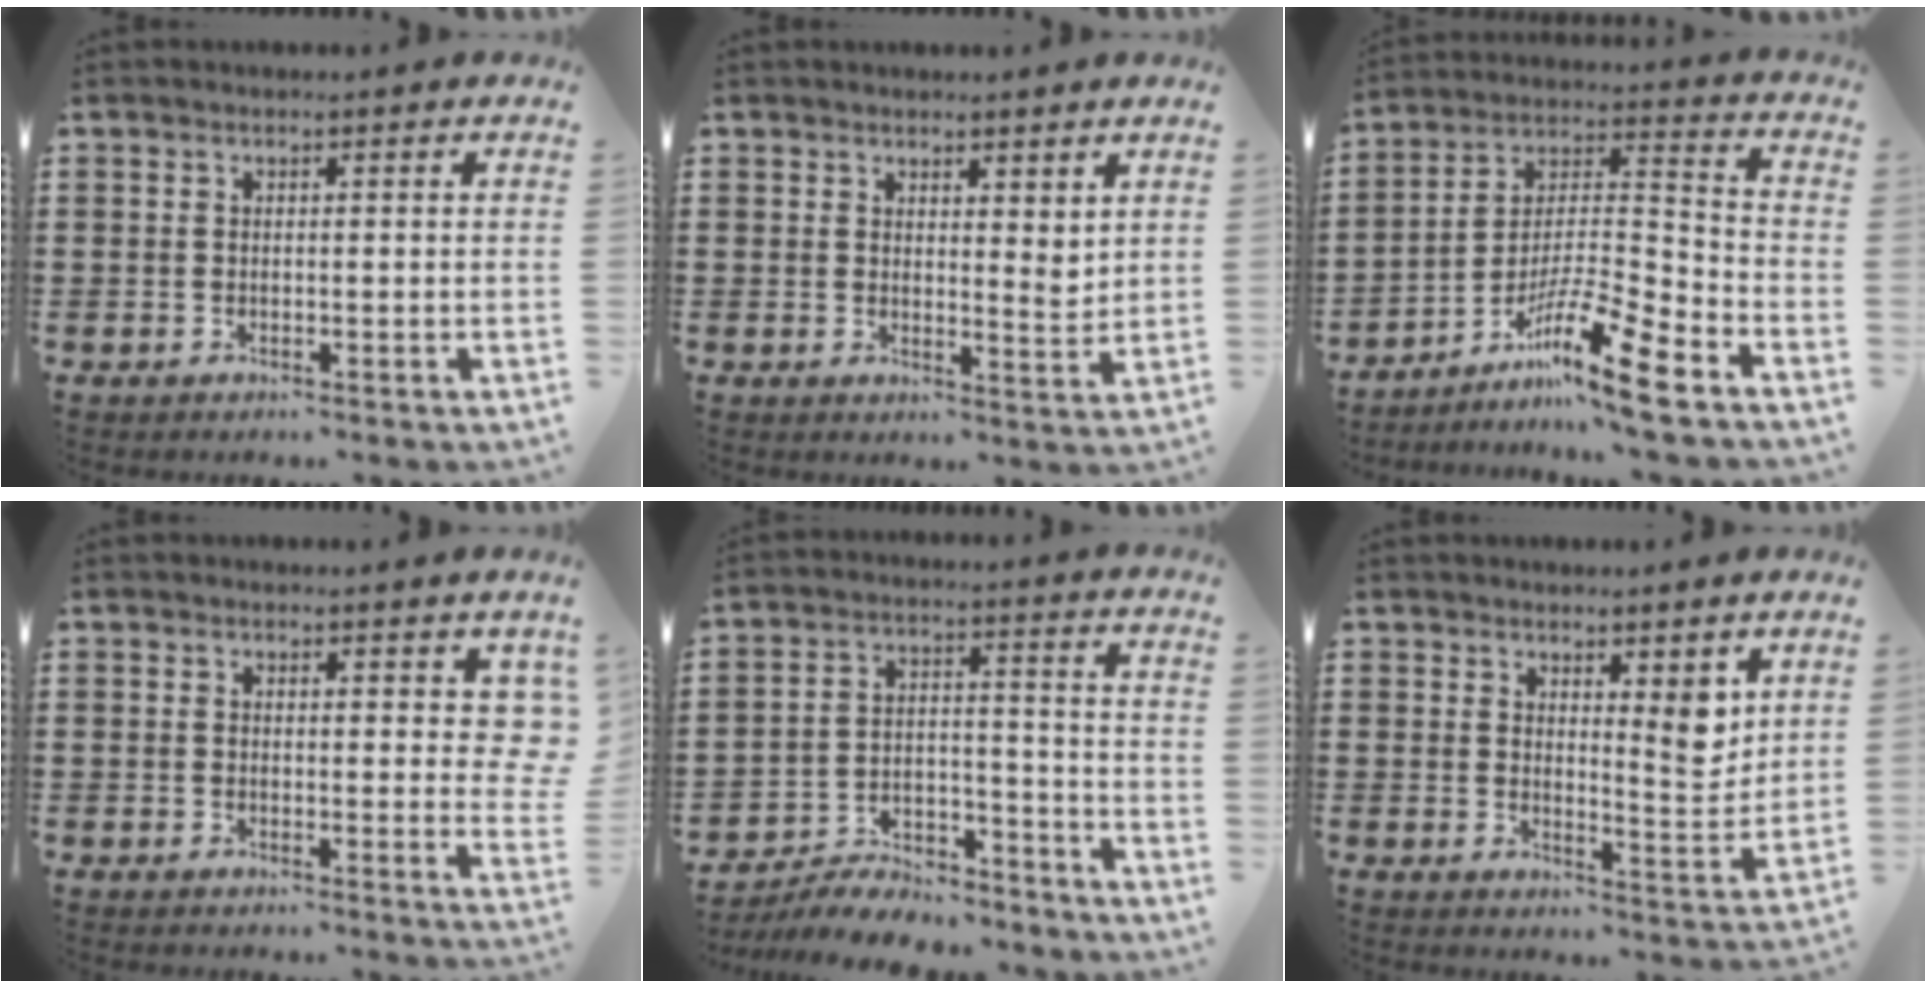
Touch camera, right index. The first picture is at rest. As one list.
[{"total": 3.0, "force": [2.6, 1.0, 0.9], "torque": [-0.016, -0.004, 0.048]}, {"total": 12.9, "force": [-9.0, 1.3, 9.1], "torque": [-0.164, 0.018, -0.171]}, {"total": 5.4, "force": [3.8, 1.8, 3.5], "torque": [-0.048, -0.015, 0.065]}, {"total": 6.5, "force": [-6.3, 1.1, 1.1], "torque": [-0.020, 0.018, -0.124]}, {"total": 5.8, "force": [3.9, 2.1, 3.8], "torque": [-0.059, -0.015, 0.065]}]